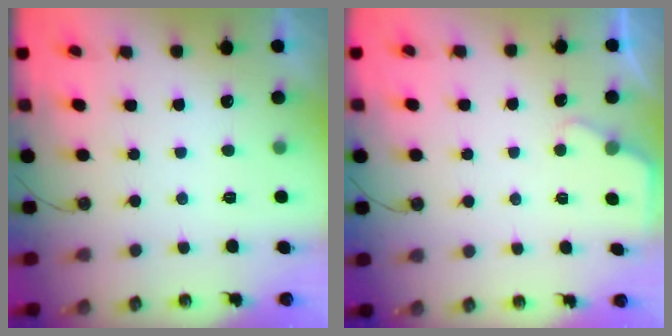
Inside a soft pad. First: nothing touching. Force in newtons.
{"total": 1.7, "press": 1.7, "slide": 0.3}